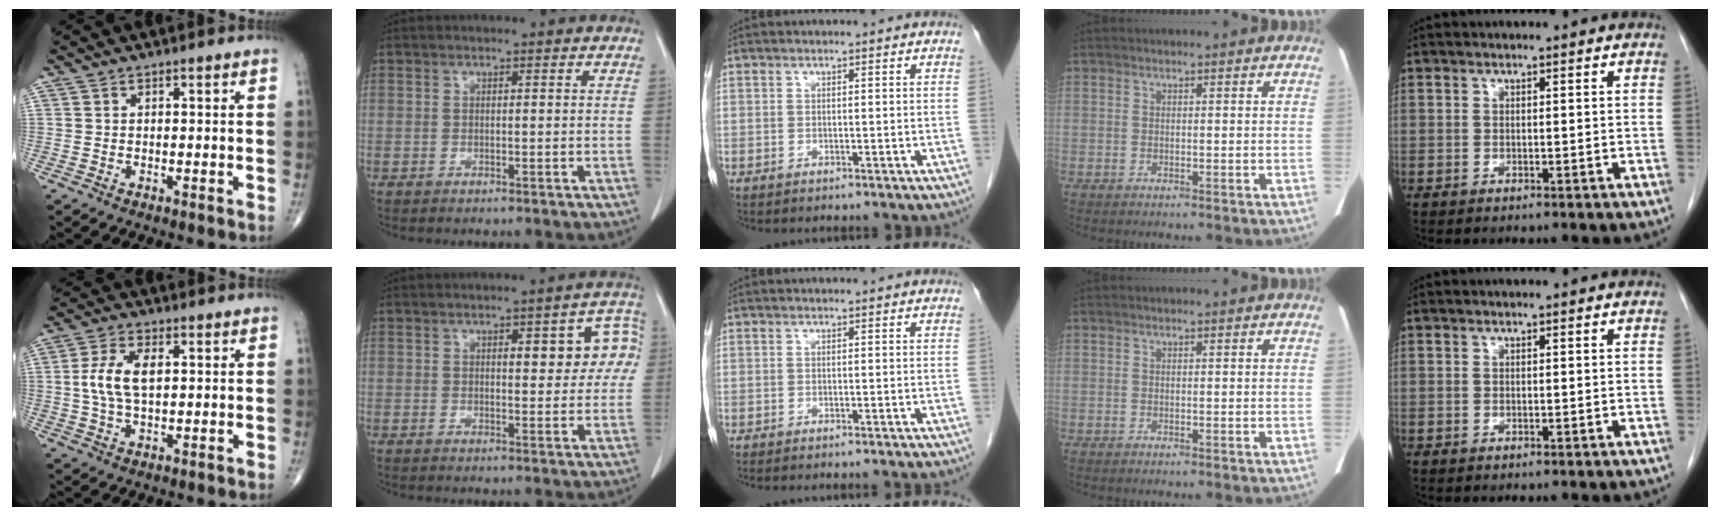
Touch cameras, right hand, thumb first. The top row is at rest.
{"thumb": {"total": 7.7, "force": [1.0, 3.8, 6.6], "torque": [-0.143, 0.007, 0.019]}, "index": {"total": 8.1, "force": [2.0, 3.0, 7.2], "torque": [-0.077, 0.024, 0.022]}, "middle": {"total": 3.7, "force": [-3.4, 0.0, 1.6], "torque": [-0.013, -0.001, -0.043]}}